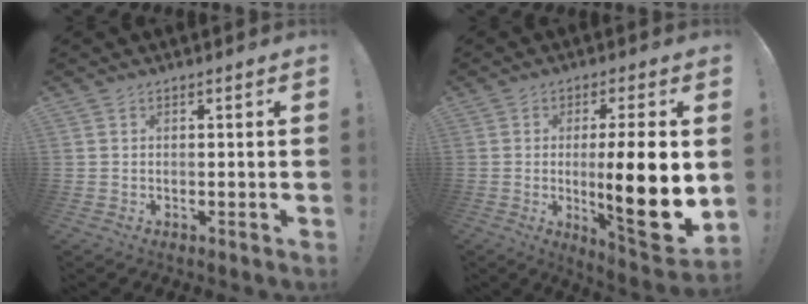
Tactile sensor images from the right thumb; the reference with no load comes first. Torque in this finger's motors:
{"motor_torque": [0.07, 1.43, 1.21, -0.79, 0.56]}